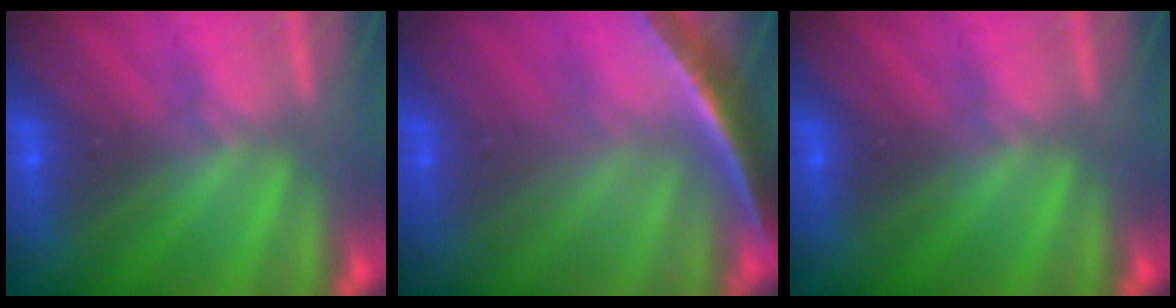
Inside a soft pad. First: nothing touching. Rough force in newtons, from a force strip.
{"total": 1.7}
{"total": 0.0}